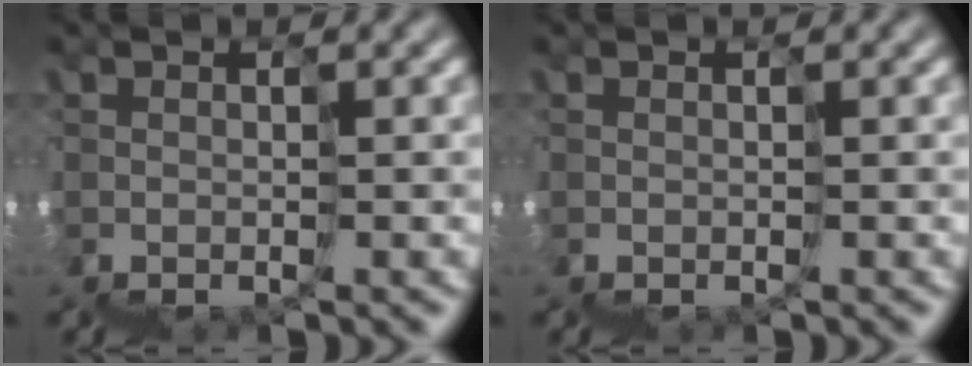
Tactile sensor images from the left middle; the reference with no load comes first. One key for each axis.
{"total": 0.0}